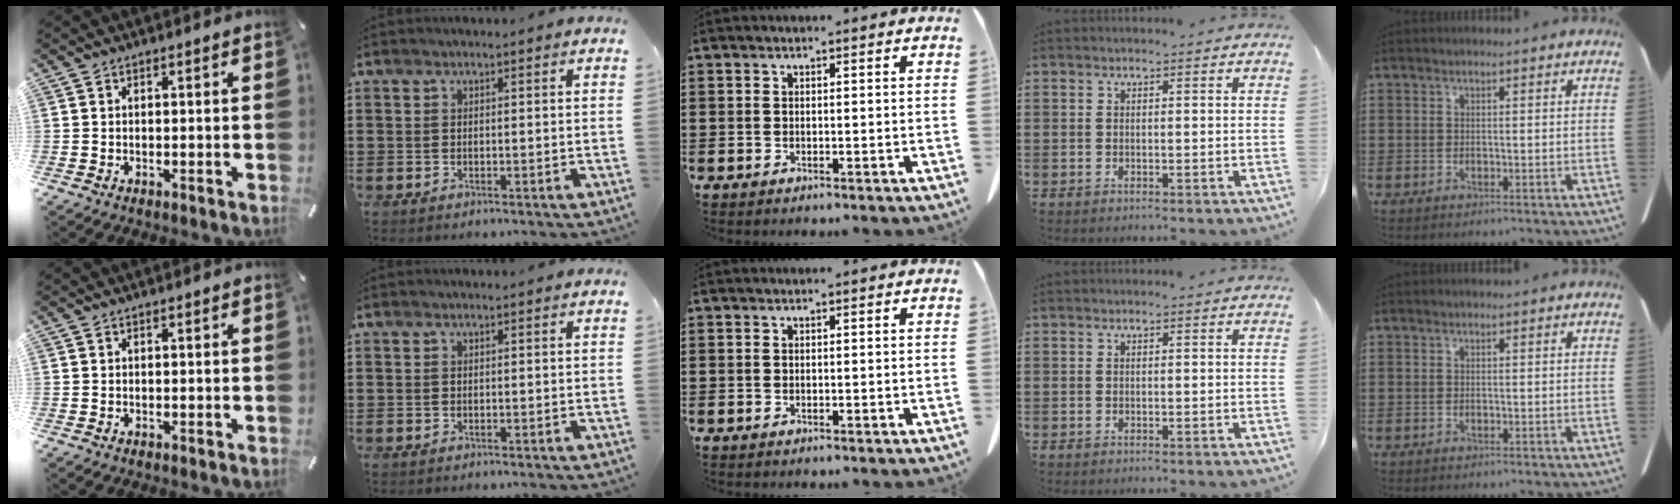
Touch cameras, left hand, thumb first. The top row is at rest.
{}